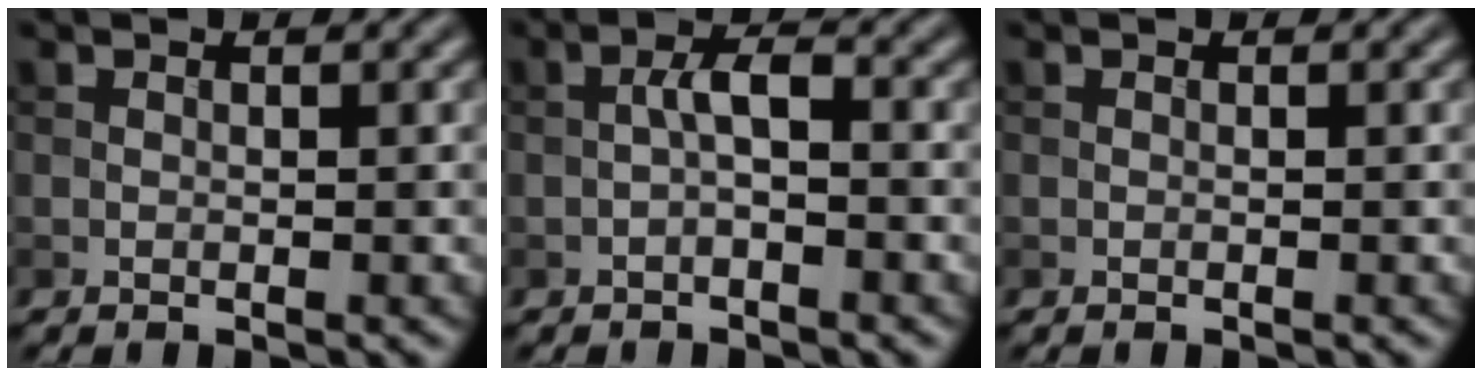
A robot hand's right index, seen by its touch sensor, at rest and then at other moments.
{"total": 2.2, "force": [-0.6, 0.6, 2.0], "torque": [-0.037, 0.010, -0.016]}
{"total": 0.0}